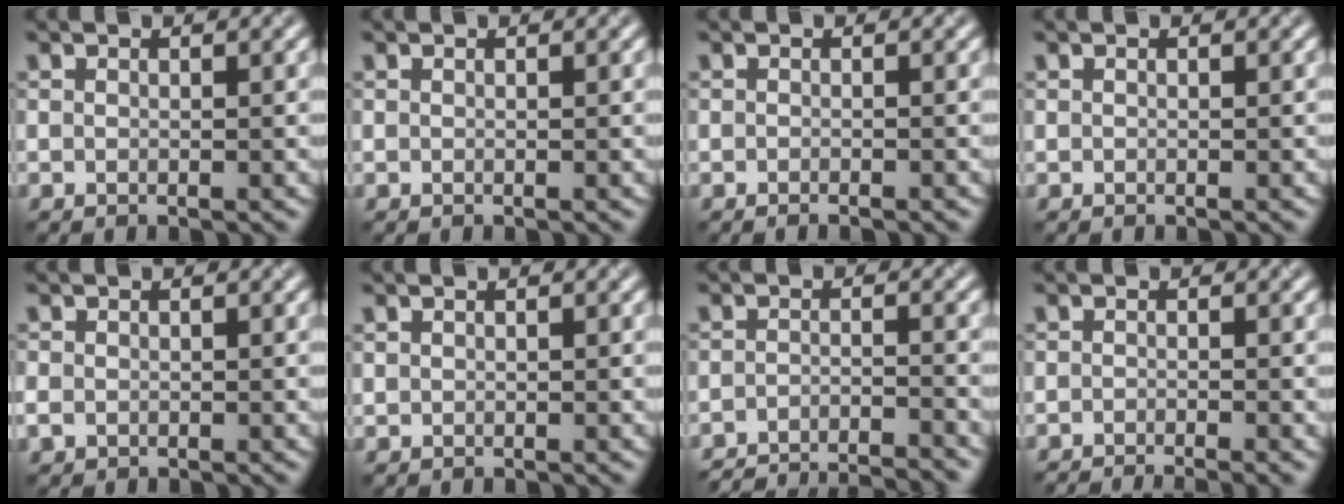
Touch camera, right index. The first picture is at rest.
{"total": 0.0}
{"total": 0.7, "force": [-0.5, 0.0, 0.4], "torque": [-0.004, -0.002, -0.008]}
{"total": 0.0}
{"total": 1.1, "force": [-0.3, 1.0, 0.5], "torque": [-0.009, -0.005, -0.006]}
{"total": 0.0}
{"total": 8.7, "force": [-8.4, 1.2, 2.1], "torque": [-0.026, -0.008, -0.123]}
{"total": 2.8, "force": [-2.1, 0.4, 1.7], "torque": [-0.022, -0.003, -0.038]}